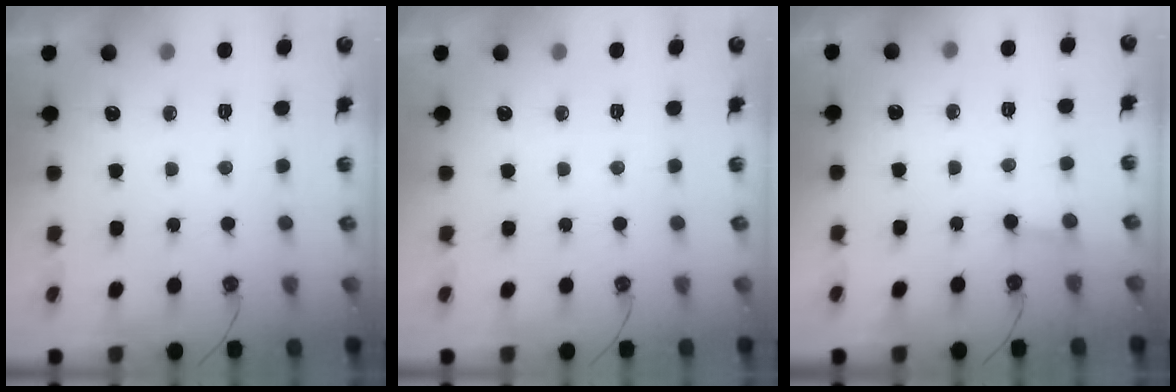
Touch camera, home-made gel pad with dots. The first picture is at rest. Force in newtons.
{"total": 0.0}
{"total": 2.2, "press": 2.2, "slide": 0.1}